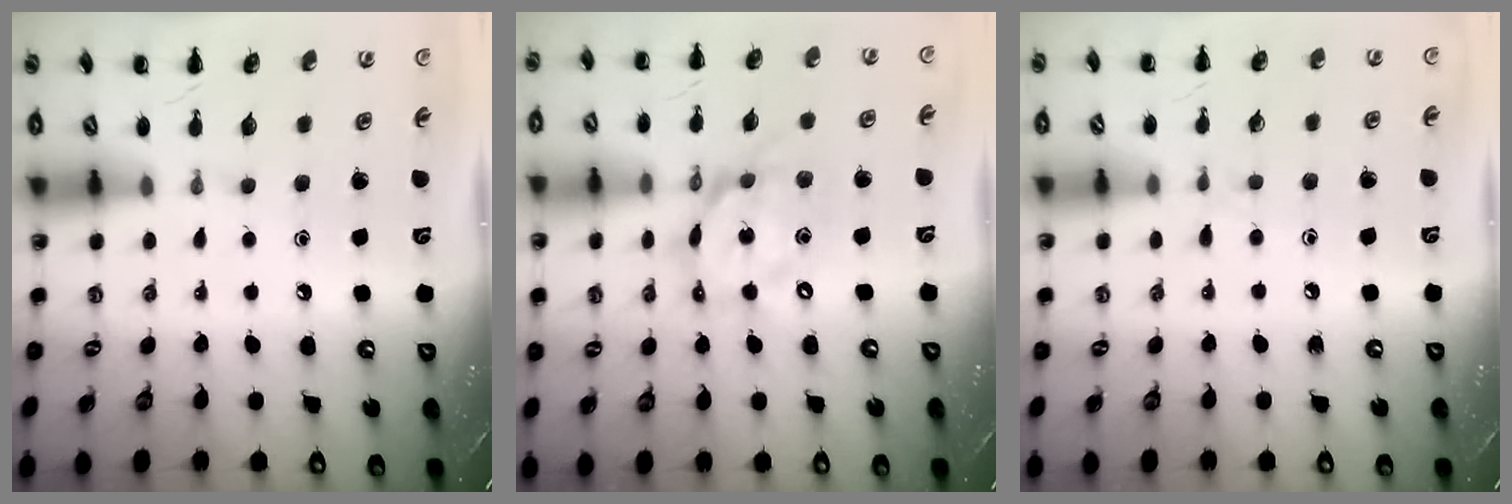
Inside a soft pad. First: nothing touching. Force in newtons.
{"total": 14.0, "press": 13.5, "slide": 3.7}
{"total": 5.4, "press": 4.9, "slide": 2.4}